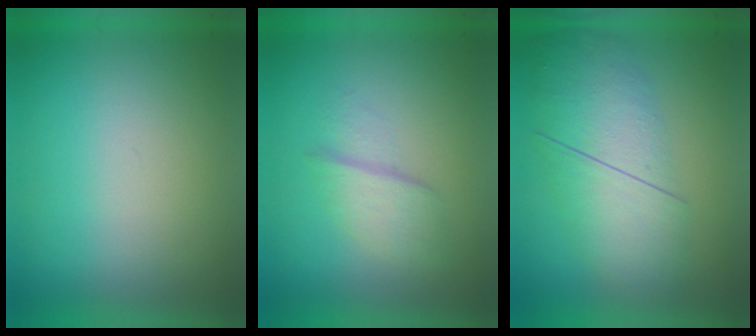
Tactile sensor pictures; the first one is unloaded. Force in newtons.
{"total": 2.2}
{"total": 4.9}